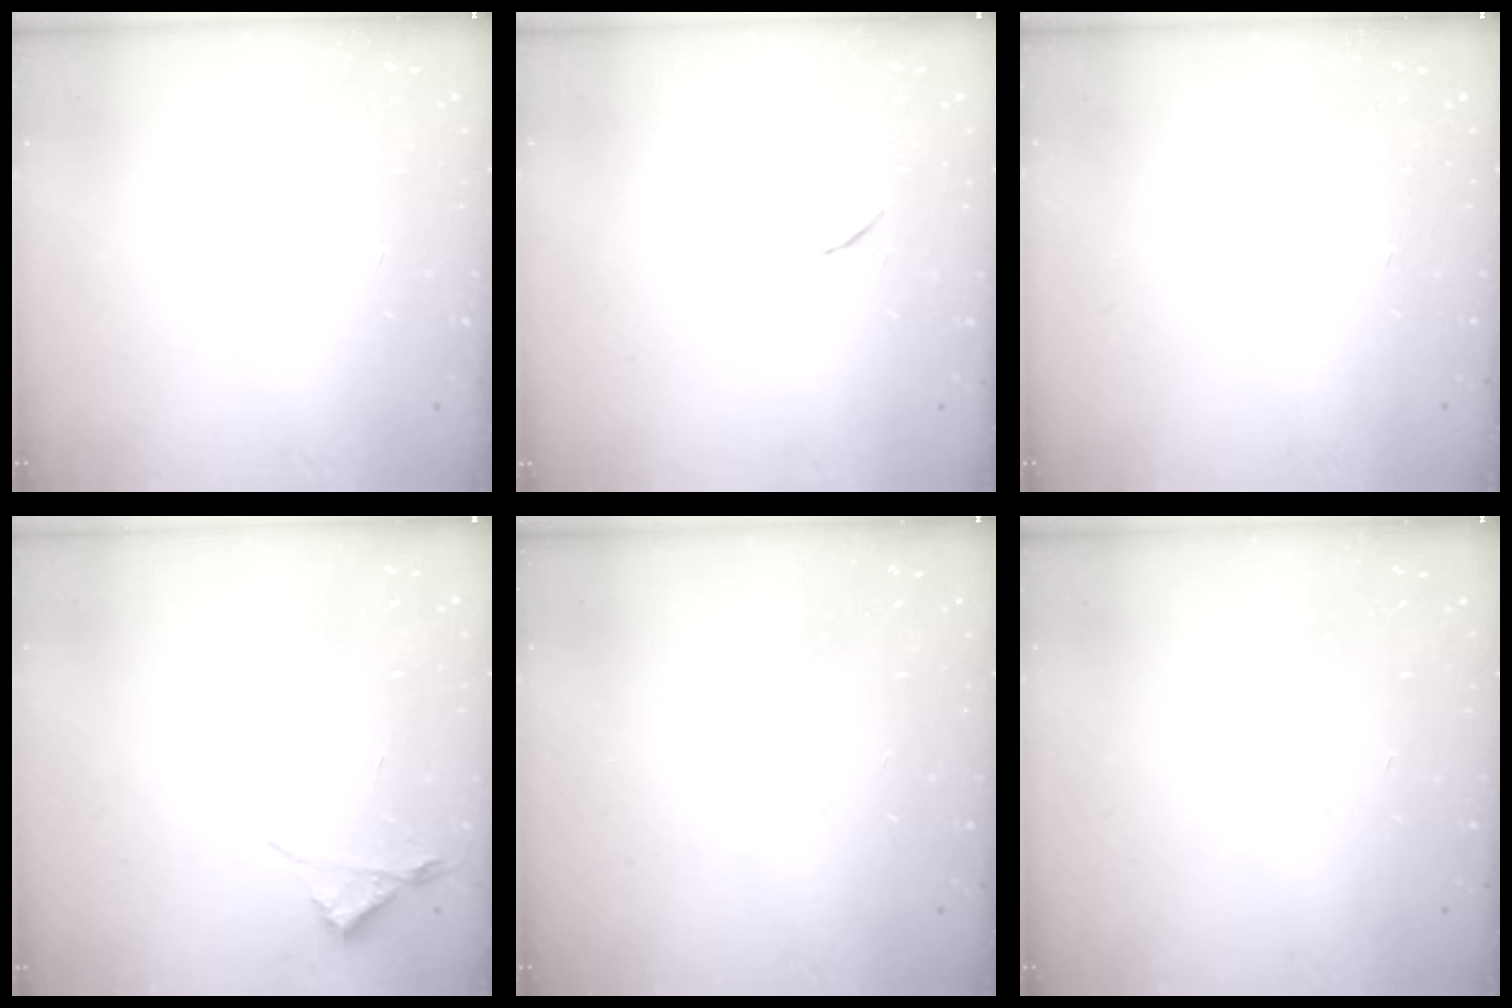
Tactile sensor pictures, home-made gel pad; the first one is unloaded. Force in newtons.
{"total": 6.2, "press": 6.0, "slide": 1.8}
{"total": 0.0}
{"total": 3.0, "press": 2.9, "slide": 0.5}
{"total": 0.0}
{"total": 0.0}